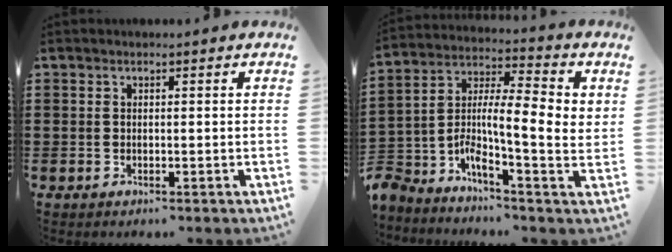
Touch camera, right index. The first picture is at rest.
{"total": 6.2, "force": [-0.5, 1.1, 6.0], "torque": [-0.129, -0.033, -0.018]}